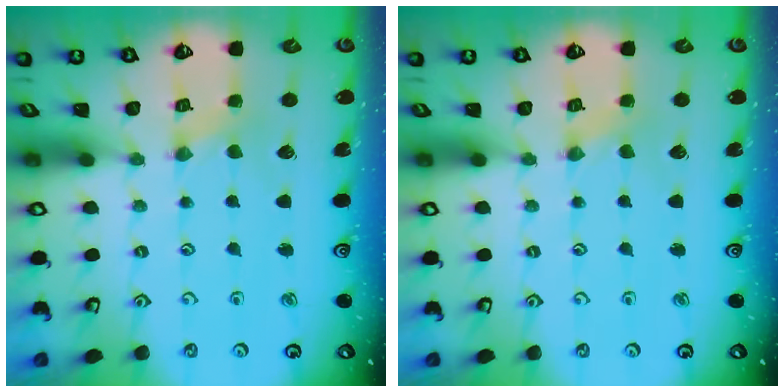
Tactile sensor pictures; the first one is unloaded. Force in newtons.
{"total": 0.0}